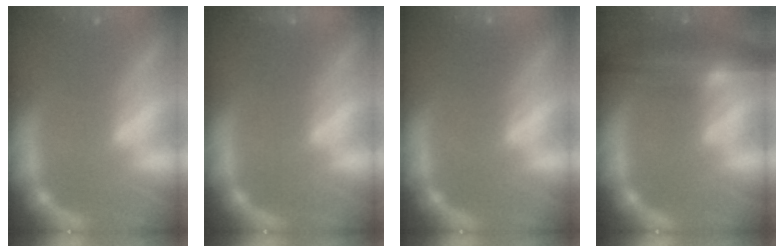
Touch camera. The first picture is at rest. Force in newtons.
{"total": 2.4}
{"total": 8.5}
{"total": 7.5}